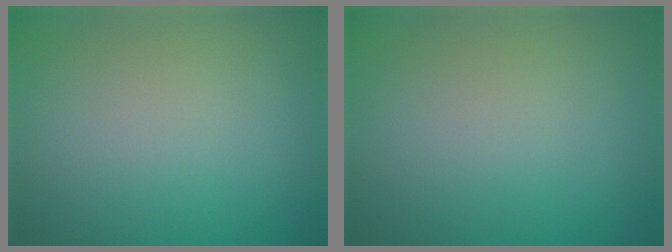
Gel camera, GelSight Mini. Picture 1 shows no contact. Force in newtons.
{"total": 0.0}